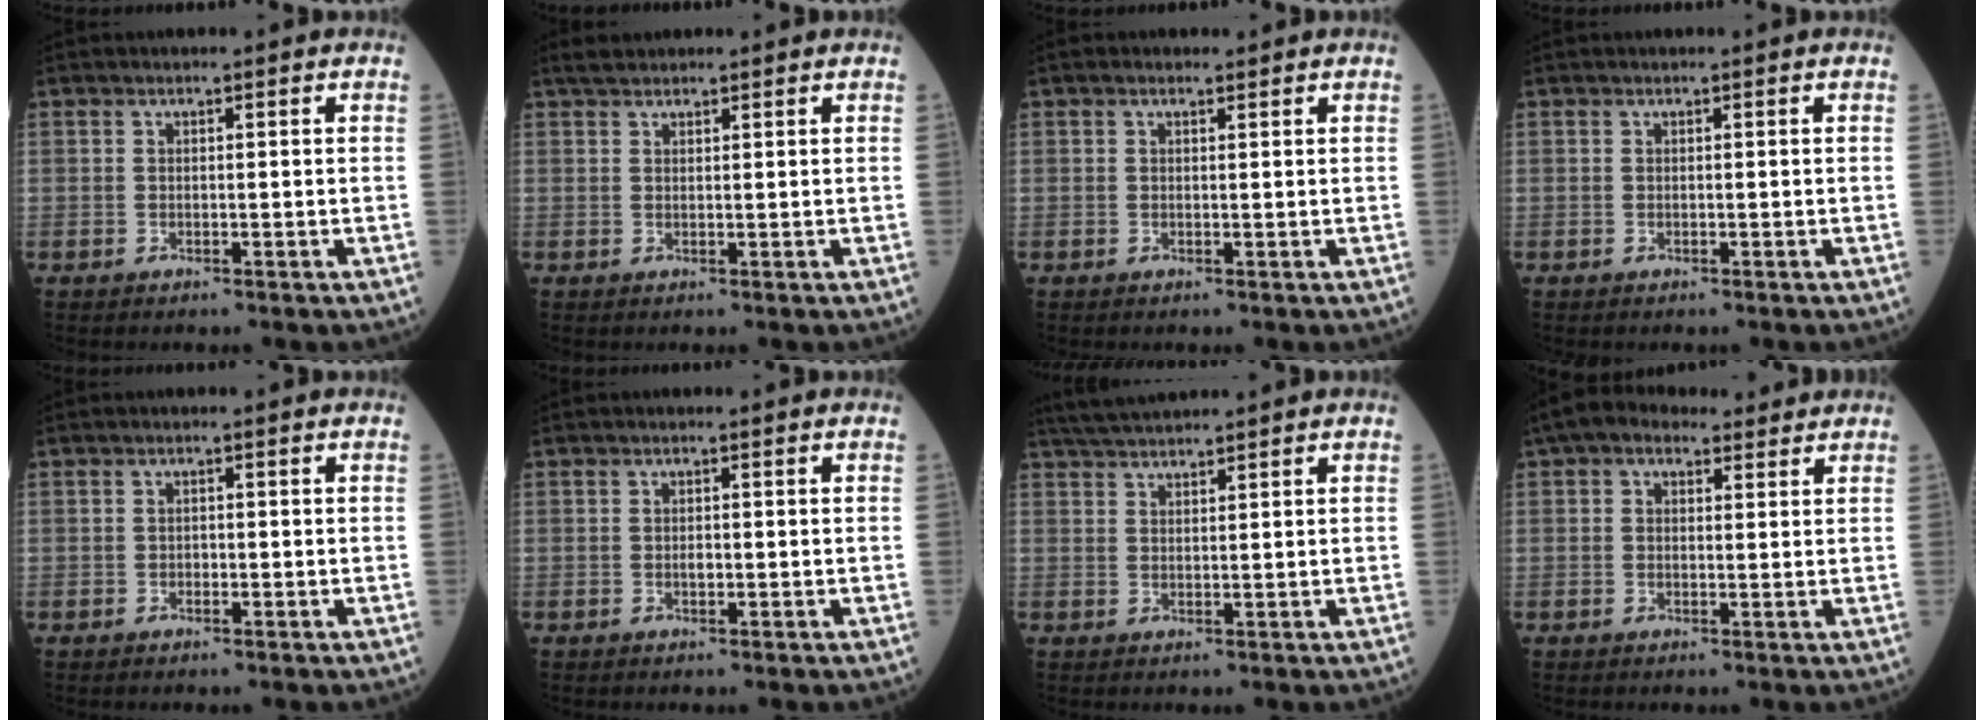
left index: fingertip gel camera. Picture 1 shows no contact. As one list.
[{"total": 2.3, "force": [2.1, 0.8, 0.7], "torque": [-0.014, 0.017, 0.036]}, {"total": 0.9, "force": [0.6, 0.4, 0.5], "torque": [-0.017, 0.005, 0.009]}, {"total": 0.0}, {"total": 0.7, "force": [-0.2, 0.5, 0.4], "torque": [-0.005, 0.002, -0.007]}, {"total": 0.9, "force": [-0.1, 0.5, 0.7], "torque": [-0.016, 0.000, -0.002]}, {"total": 5.3, "force": [4.9, 0.0, 2.0], "torque": [-0.041, 0.029, 0.095]}, {"total": 6.7, "force": [4.7, 3.6, 3.1], "torque": [-0.057, 0.042, 0.078]}]